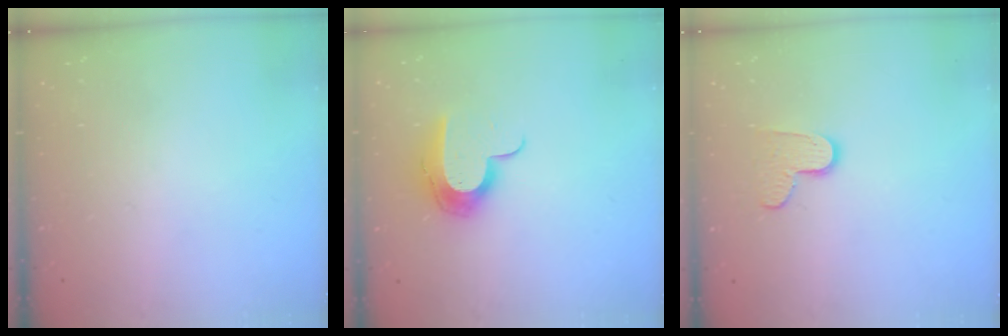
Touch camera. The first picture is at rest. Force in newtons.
{"total": 12.1, "press": 12.1, "slide": 0.6}
{"total": 8.4, "press": 8.3, "slide": 0.2}